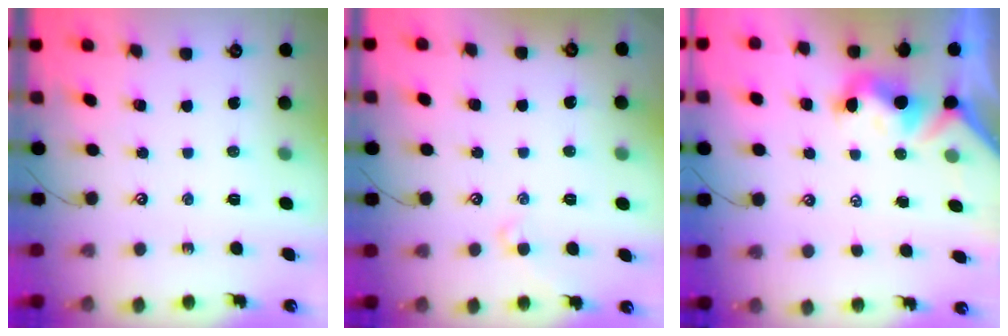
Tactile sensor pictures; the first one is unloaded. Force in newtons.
{"total": 0.9, "press": 0.7, "slide": 0.5}
{"total": 2.2, "press": 2.2, "slide": 0.5}